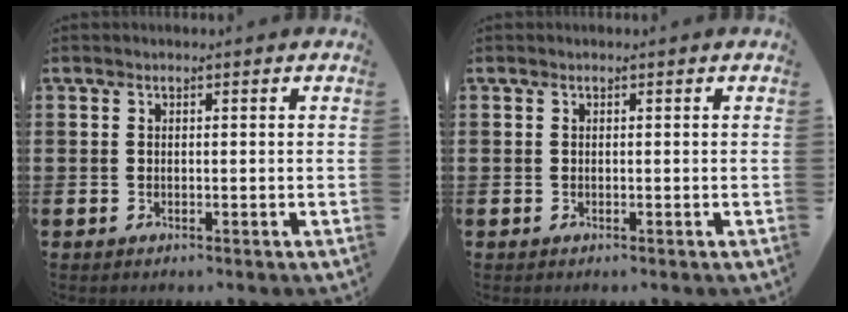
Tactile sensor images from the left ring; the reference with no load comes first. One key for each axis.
{"total": 0.0}